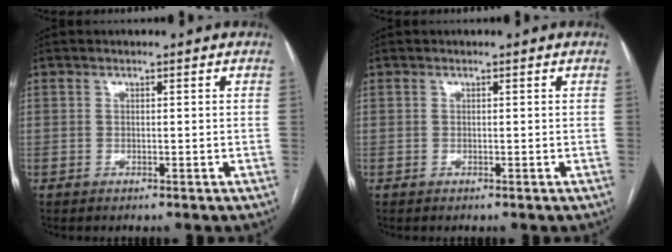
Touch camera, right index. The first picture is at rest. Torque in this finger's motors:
{"motor_torque": [0.00, 0.00, 0.00, 0.00]}